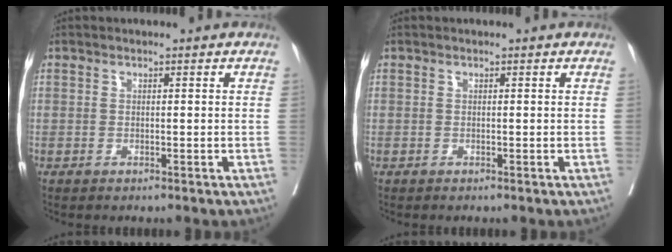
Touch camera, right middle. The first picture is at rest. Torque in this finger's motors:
{"motor_torque": [-0.01, 0.01, 0.00, 0.00]}